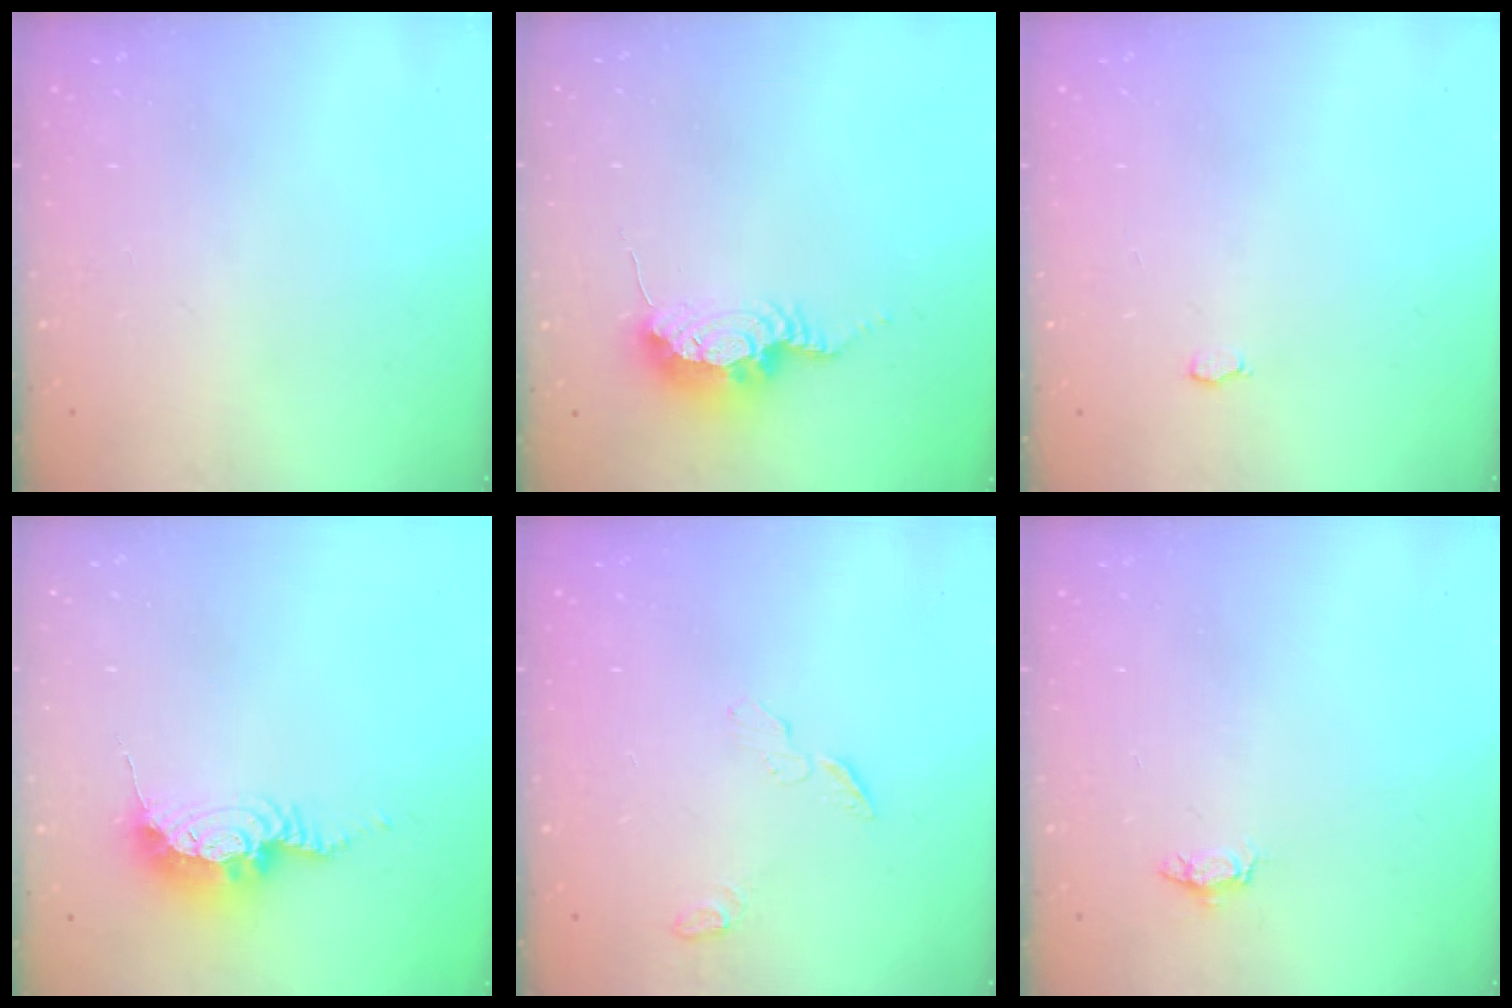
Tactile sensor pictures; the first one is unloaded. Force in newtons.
{"total": 8.7, "press": 8.7, "slide": 0.9}
{"total": 2.8, "press": 2.8, "slide": 0.3}
{"total": 9.2, "press": 9.2, "slide": 0.3}
{"total": 4.4, "press": 4.4, "slide": 0.5}
{"total": 3.9, "press": 3.9, "slide": 0.5}